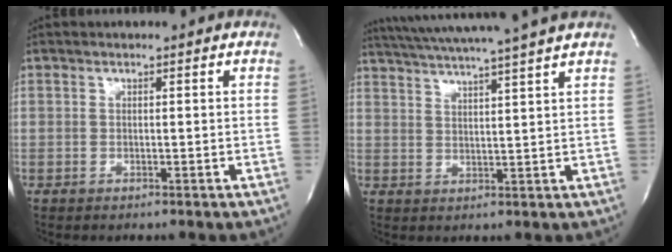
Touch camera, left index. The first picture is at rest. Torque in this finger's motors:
{"motor_torque": [1.01, -1.12, 0.23, 0.21]}